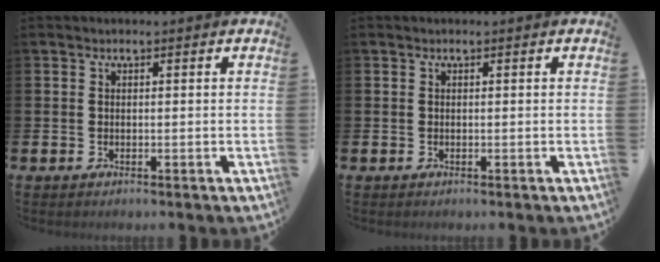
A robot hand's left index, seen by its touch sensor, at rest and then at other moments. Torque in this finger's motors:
{"motor_torque": [0.00, 0.00, 0.00, 0.01]}